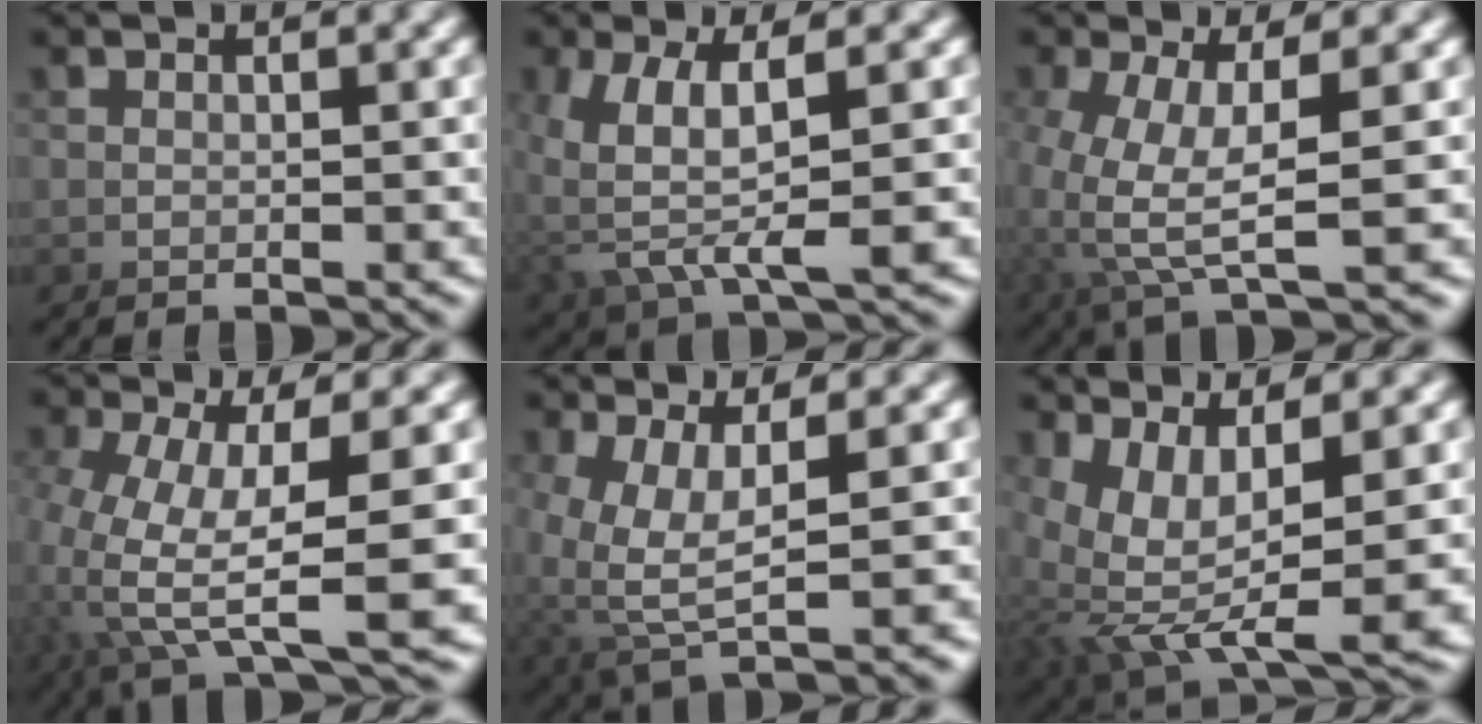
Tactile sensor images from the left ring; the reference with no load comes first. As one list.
[{"total": 2.7, "force": [0.4, -0.6, 2.6], "torque": [-0.103, -0.007, 0.019]}, {"total": 3.1, "force": [0.3, -2.8, 1.2], "torque": [-0.052, 0.019, 0.000]}, {"total": 4.2, "force": [0.9, -0.9, 4.0], "torque": [-0.105, 0.014, 0.009]}, {"total": 2.7, "force": [0.3, -1.6, 2.2], "torque": [-0.065, -0.007, 0.012]}, {"total": 3.6, "force": [-1.3, 1.0, 3.2], "torque": [-0.109, -0.028, -0.009]}]